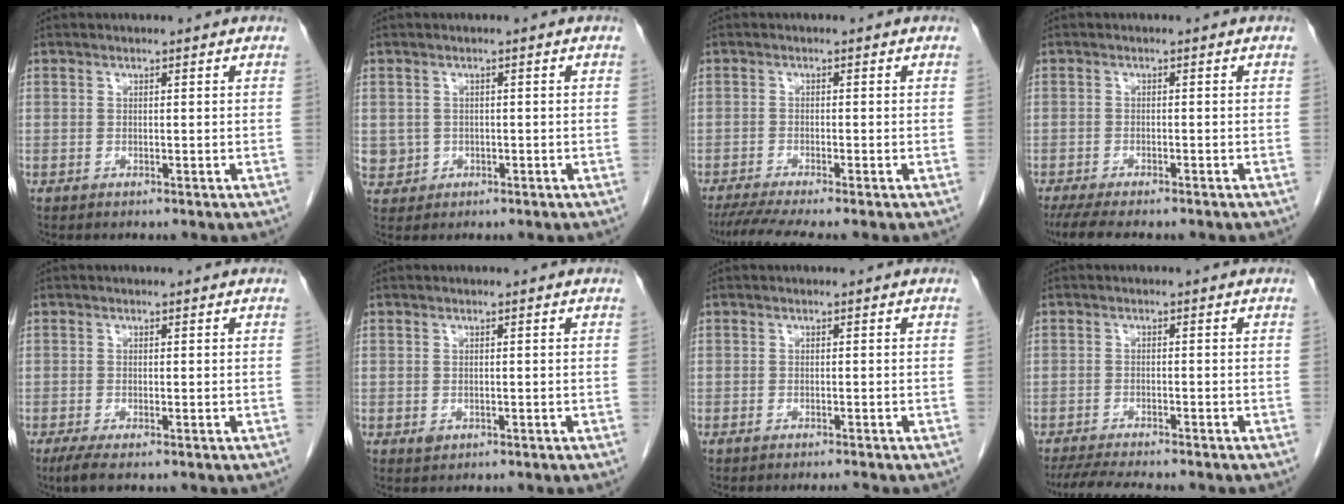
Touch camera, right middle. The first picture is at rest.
{"total": 3.1, "force": [-0.2, 3.1, 0.3], "torque": [0.000, 0.006, 0.006]}
{"total": 6.1, "force": [-5.0, -0.6, 3.3], "torque": [-0.053, -0.016, -0.084]}
{"total": 8.3, "force": [-6.8, 1.8, 4.4], "torque": [-0.063, -0.011, -0.100]}
{"total": 2.2, "force": [-1.5, 0.3, 1.7], "torque": [-0.037, -0.008, -0.030]}
{"total": 0.9, "force": [-0.3, 0.7, 0.4], "torque": [-0.007, 0.001, -0.001]}
{"total": 1.3, "force": [-1.2, -0.3, 0.4], "torque": [-0.007, -0.001, -0.020]}
{"total": 7.9, "force": [-7.0, 0.7, 3.6], "torque": [-0.057, -0.017, -0.111]}